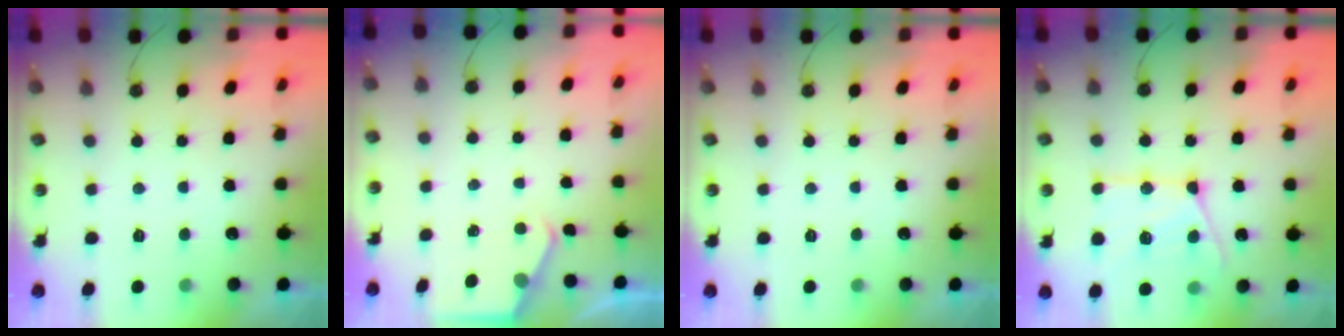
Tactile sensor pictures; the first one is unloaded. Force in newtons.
{"total": 2.7, "press": 2.7, "slide": 0.5}
{"total": 0.0}
{"total": 18.1, "press": 18.0, "slide": 1.7}